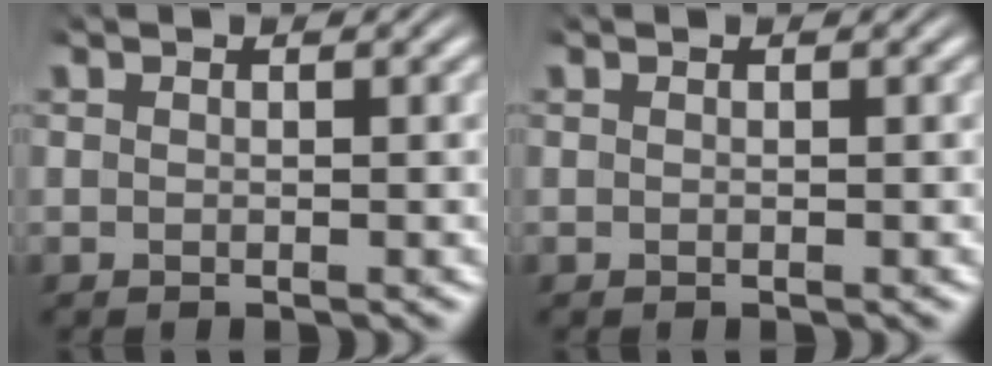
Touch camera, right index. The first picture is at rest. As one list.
[{"total": 0.0}]